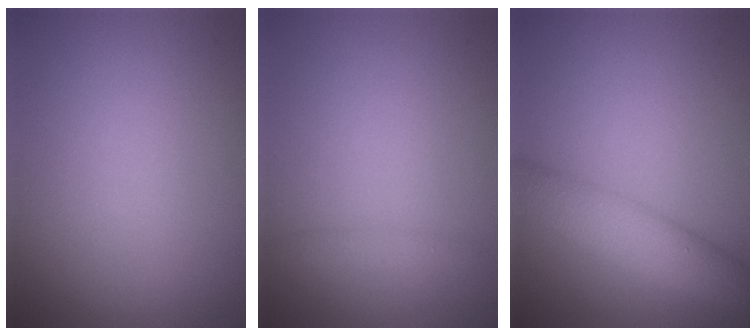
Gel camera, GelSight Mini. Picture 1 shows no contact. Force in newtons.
{"total": 0.8, "press": 0.8, "slide": 0.0}
{"total": 5.2, "press": 5.2, "slide": 0.3}